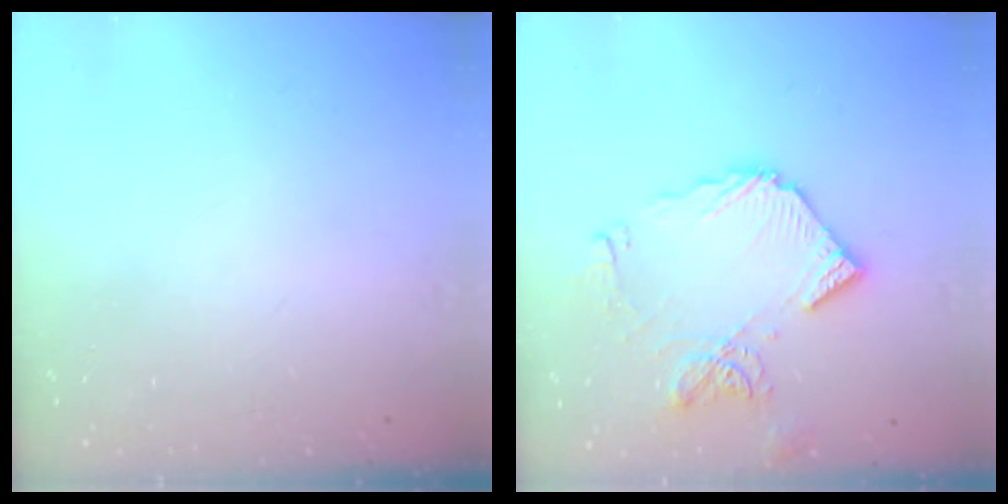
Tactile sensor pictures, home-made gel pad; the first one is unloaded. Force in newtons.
{"total": 12.5, "press": 12.4, "slide": 1.6}